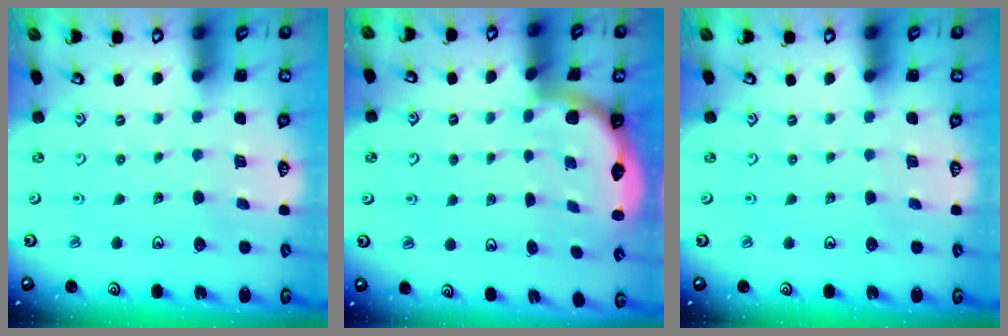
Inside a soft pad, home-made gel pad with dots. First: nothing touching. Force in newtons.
{"total": 2.2, "press": 2.1, "slide": 0.8}
{"total": 0.0}